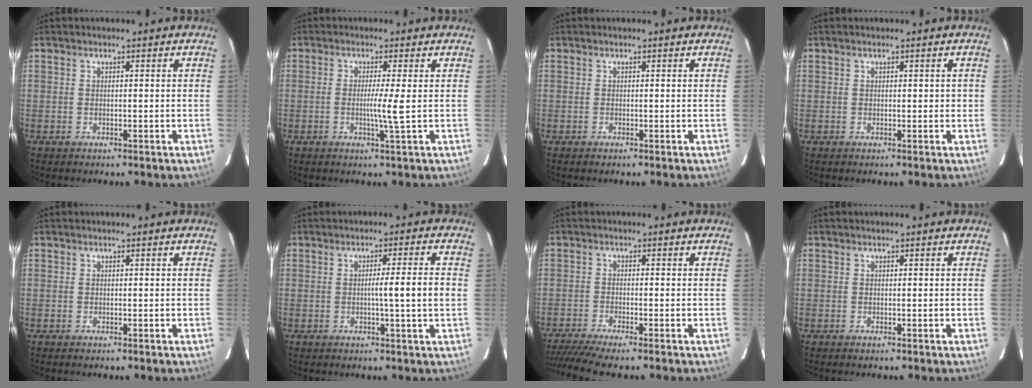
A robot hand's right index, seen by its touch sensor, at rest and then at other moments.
{"total": 3.3, "force": [-0.2, -0.9, 3.2], "torque": [-0.061, -0.005, -0.003]}
{"total": 0.0}
{"total": 0.8, "force": [0.2, 0.5, 0.6], "torque": [-0.006, 0.006, 0.004]}
{"total": 0.0}
{"total": 5.1, "force": [-0.2, -1.0, 4.9], "torque": [-0.072, -0.002, -0.004]}
{"total": 7.1, "force": [-6.1, -0.8, 3.6], "torque": [-0.059, -0.016, -0.102]}
{"total": 0.0}